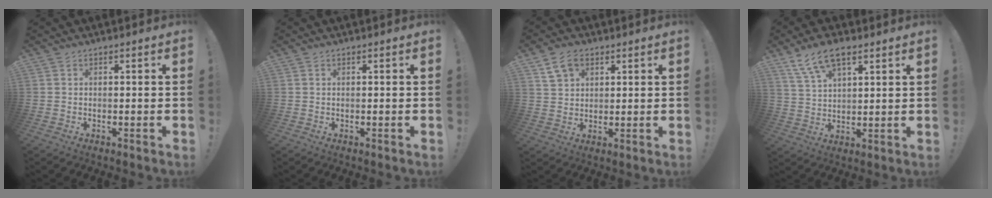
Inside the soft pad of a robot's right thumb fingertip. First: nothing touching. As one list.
[{"total": 0.0}, {"total": 7.2, "force": [4.1, 4.8, 3.3], "torque": [-0.057, -0.007, 0.079]}, {"total": 10.0, "force": [6.3, 4.3, 6.4], "torque": [-0.111, -0.023, 0.118]}]